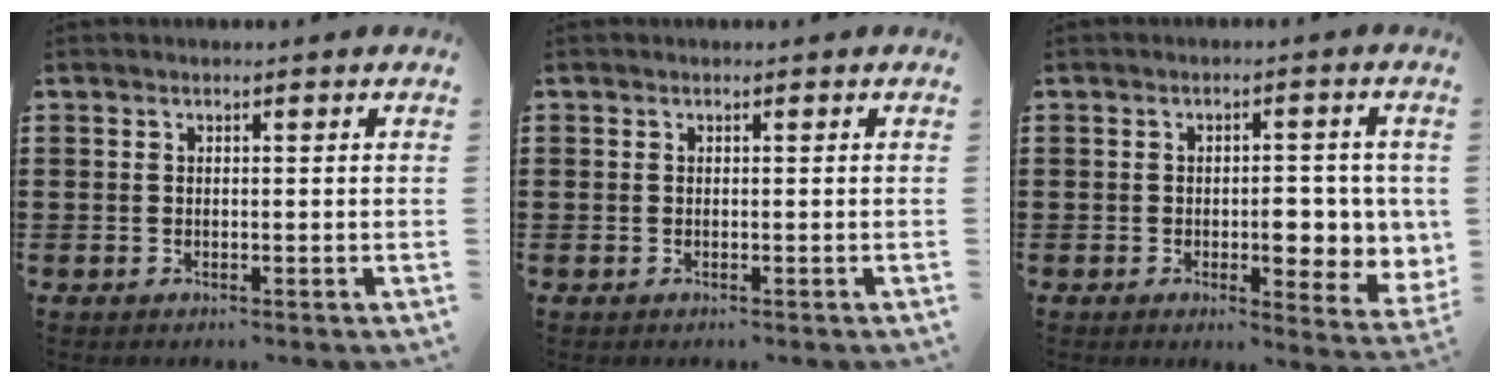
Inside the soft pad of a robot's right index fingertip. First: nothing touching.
{"total": 0.0}
{"total": 6.0, "force": [-0.5, 2.8, 5.3], "torque": [-0.054, -0.007, -0.018]}